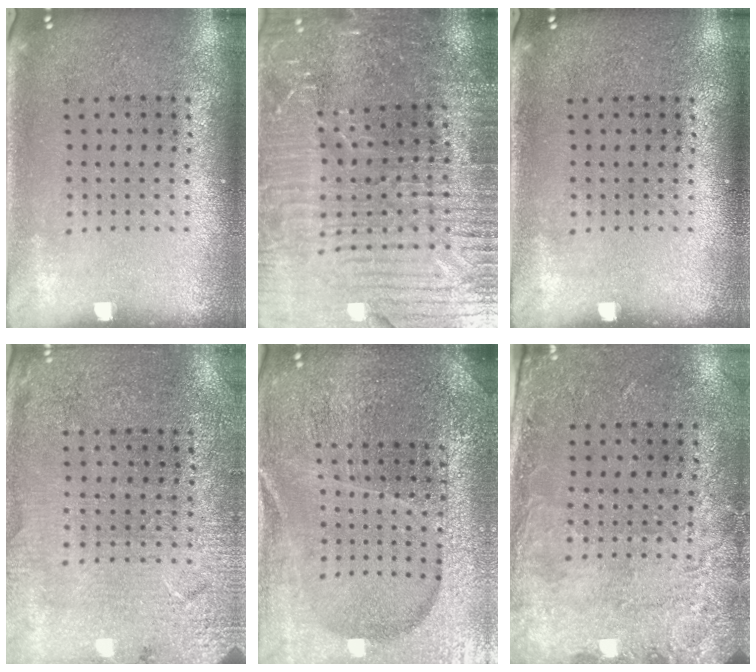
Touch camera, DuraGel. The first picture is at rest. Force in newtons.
{"total": 4.7, "press": 4.4, "slide": 1.5}
{"total": 0.0}
{"total": 2.7, "press": 2.7, "slide": 0.1}
{"total": 5.2, "press": 4.7, "slide": 2.1}
{"total": 2.7, "press": 1.9, "slide": 1.9}